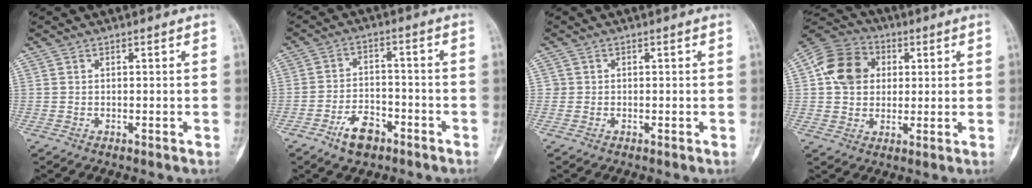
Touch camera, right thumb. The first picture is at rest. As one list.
[{"total": 7.3, "force": [-4.5, 4.0, 4.1], "torque": [-0.058, 0.033, -0.078]}, {"total": 0.8, "force": [0.1, 0.8, 0.0], "torque": [0.009, 0.005, 0.001]}, {"total": 12.1, "force": [2.4, 9.9, 6.5], "torque": [-0.096, 0.006, 0.032]}]